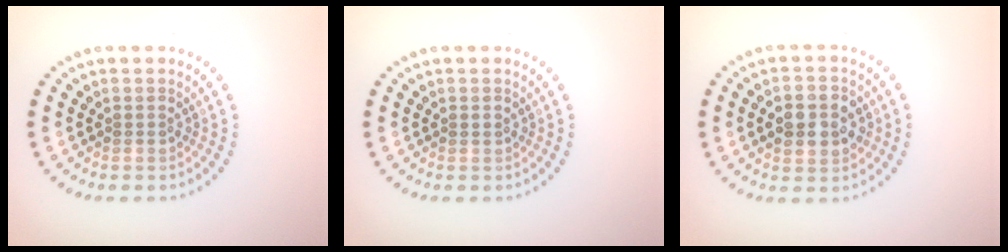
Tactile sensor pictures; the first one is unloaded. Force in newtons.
{"total": 0.7, "press": 0.7, "slide": 0.1}
{"total": 4.4, "press": 4.4, "slide": 0.4}